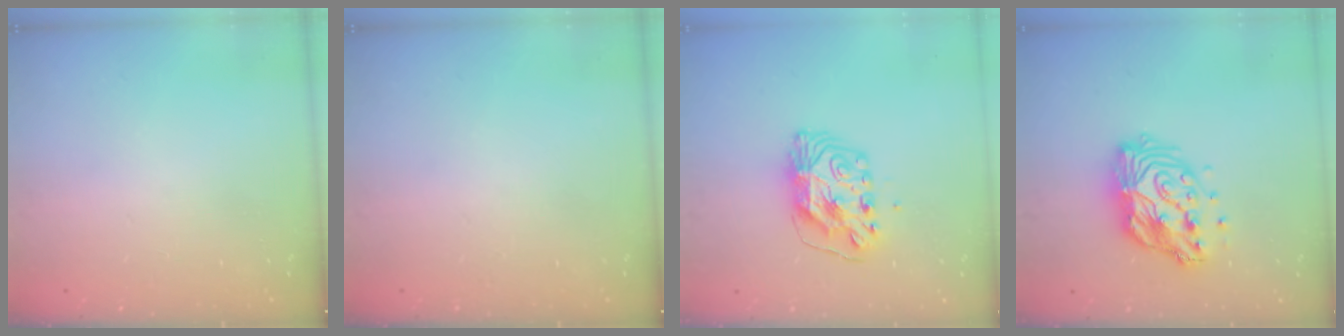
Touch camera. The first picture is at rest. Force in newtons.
{"total": 0.0}
{"total": 9.6, "press": 9.6, "slide": 0.9}
{"total": 15.4, "press": 15.4, "slide": 1.4}